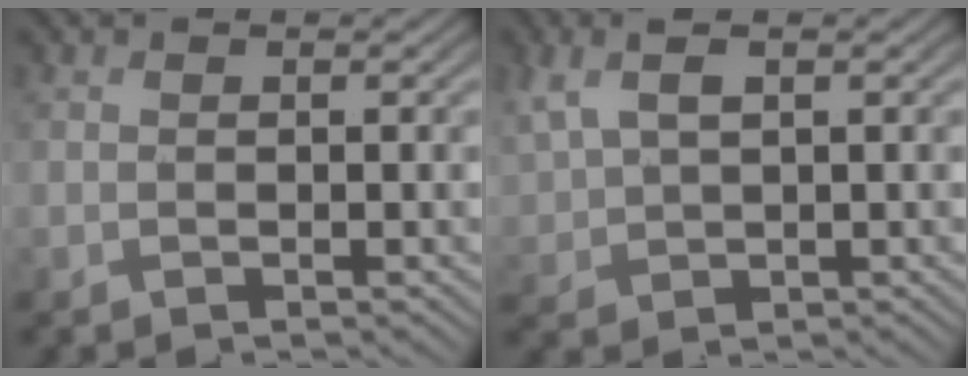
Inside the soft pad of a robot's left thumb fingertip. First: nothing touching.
{"total": 5.7, "force": [2.5, 3.1, 4.1], "torque": [-0.108, 0.008, 0.054]}